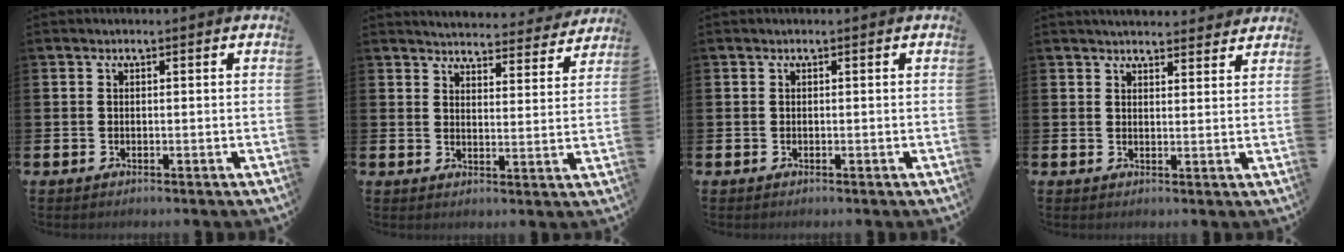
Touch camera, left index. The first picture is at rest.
{"total": 4.5, "force": [4.4, 0.4, 0.2], "torque": [-0.012, -0.039, 0.075]}
{"total": 0.0}
{"total": 3.4, "force": [3.4, 0.5, 0.3], "torque": [-0.004, -0.020, 0.060]}